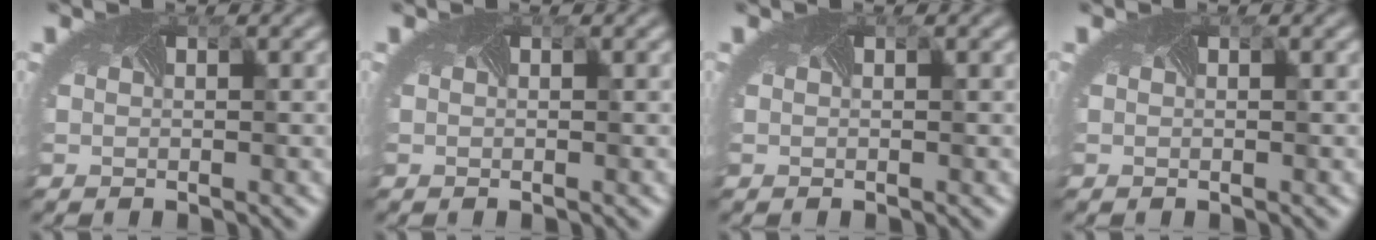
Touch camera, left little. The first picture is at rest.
{"total": 0.0}
{"total": 0.0}
{"total": 0.0}